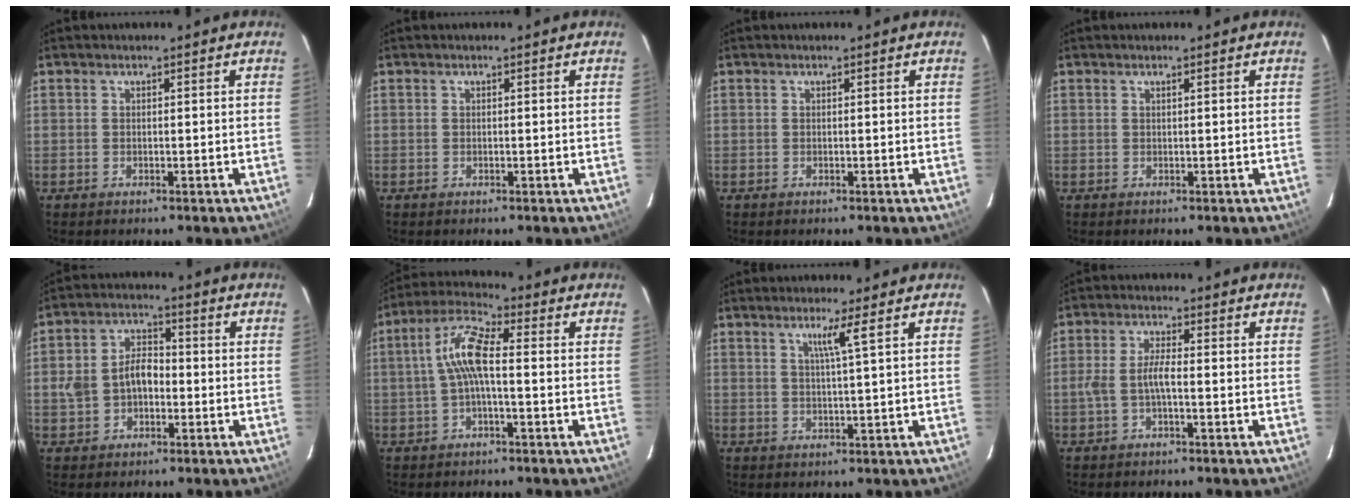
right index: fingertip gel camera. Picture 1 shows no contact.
{"total": 0.0}
{"total": 0.0}
{"total": 0.0}
{"total": 7.3, "force": [-1.3, 5.3, 4.9], "torque": [-0.099, 0.021, -0.015]}
{"total": 7.7, "force": [-0.4, 1.9, 7.4], "torque": [-0.162, 0.020, -0.010]}
{"total": 3.0, "force": [1.5, -1.0, 2.5], "torque": [-0.039, -0.006, 0.026]}
{"total": 3.7, "force": [-1.2, 0.6, 3.4], "torque": [-0.079, 0.007, -0.022]}